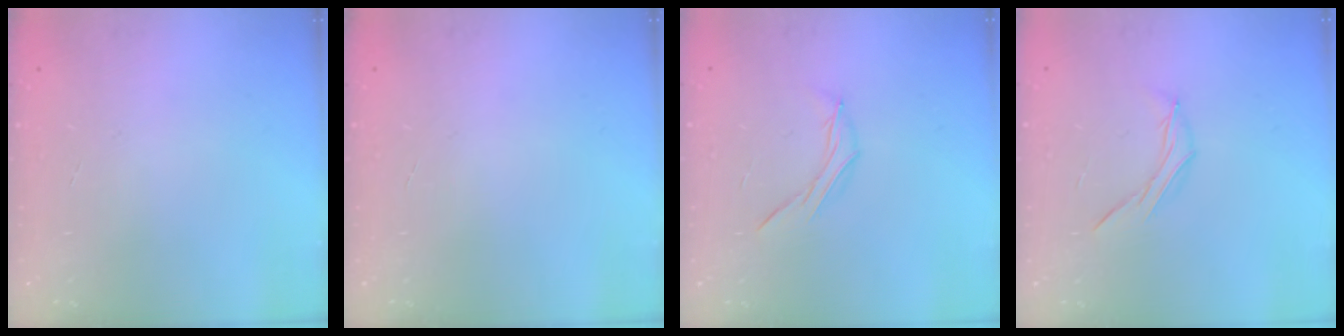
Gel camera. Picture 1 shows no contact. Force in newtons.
{"total": 0.0}
{"total": 5.7, "press": 5.6, "slide": 1.2}
{"total": 5.7, "press": 5.6, "slide": 1.2}